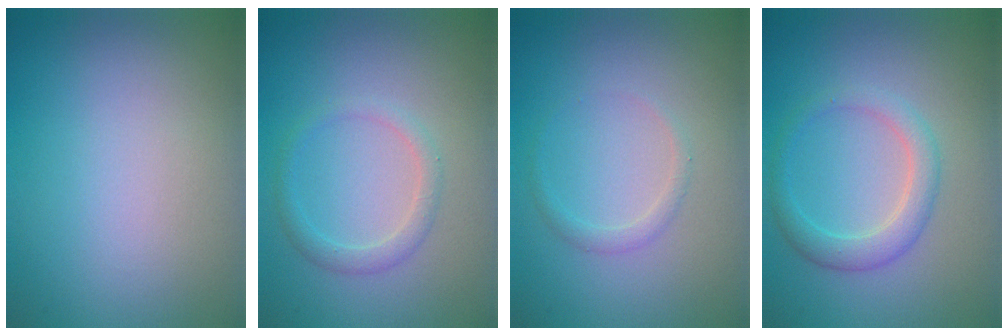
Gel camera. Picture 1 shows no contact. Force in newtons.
{"total": 1.7, "press": 1.7, "slide": 0.0}
{"total": 1.0, "press": 1.0, "slide": 0.0}
{"total": 2.7, "press": 2.7, "slide": 0.1}